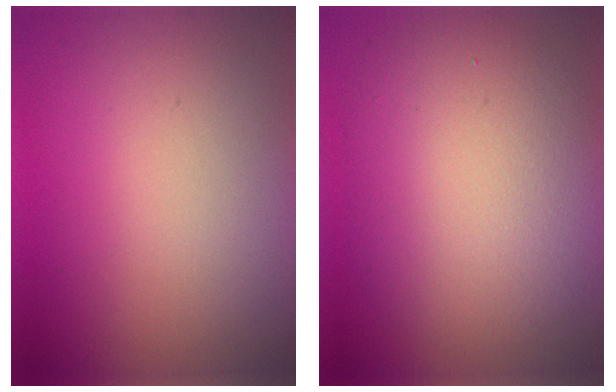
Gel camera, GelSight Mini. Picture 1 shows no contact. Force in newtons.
{"total": 9.9, "press": 9.8, "slide": 0.8}